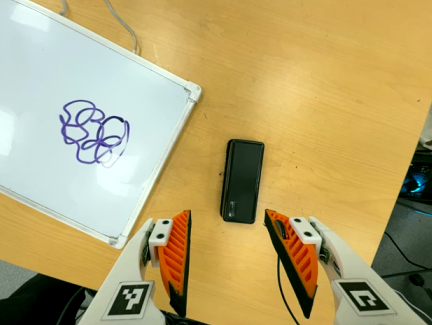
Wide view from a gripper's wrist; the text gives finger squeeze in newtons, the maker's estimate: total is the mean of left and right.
{"total": 0.0}